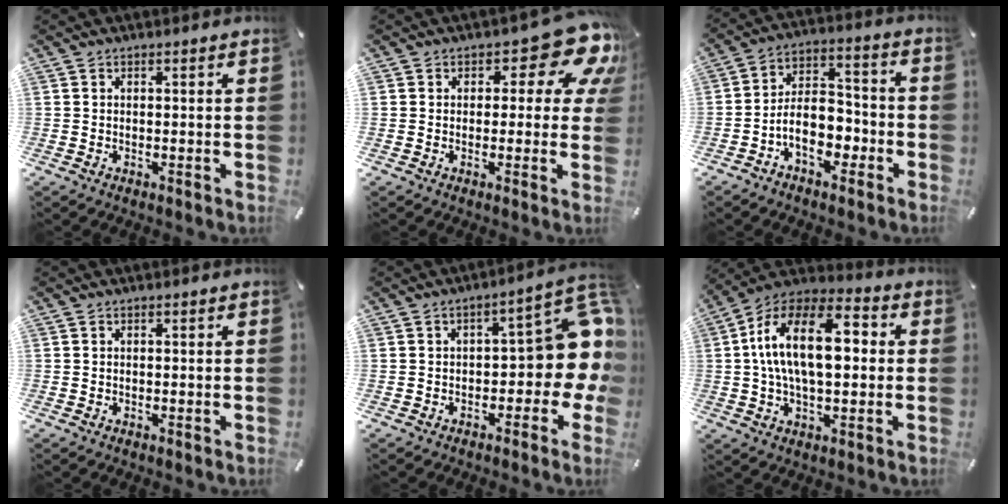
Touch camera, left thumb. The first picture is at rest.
{"total": 12.8, "force": [6.1, 6.7, 9.1], "torque": [-0.117, -0.042, 0.104]}
{"total": 10.5, "force": [-4.3, 6.9, 6.6], "torque": [-0.122, 0.020, -0.079]}
{"total": 0.0}
{"total": 14.2, "force": [1.7, 6.7, 12.4], "torque": [-0.146, -0.015, 0.028]}
{"total": 17.8, "force": [1.8, 9.8, 14.7], "torque": [-0.285, 0.000, 0.023]}